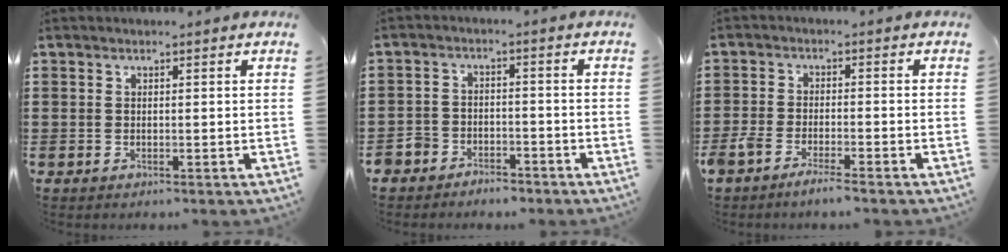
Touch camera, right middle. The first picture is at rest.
{"total": 4.0, "force": [-3.8, 1.3, -0.2], "torque": [-0.009, 0.002, -0.083]}
{"total": 3.2, "force": [-2.9, 0.2, 1.5], "torque": [-0.048, -0.005, -0.063]}